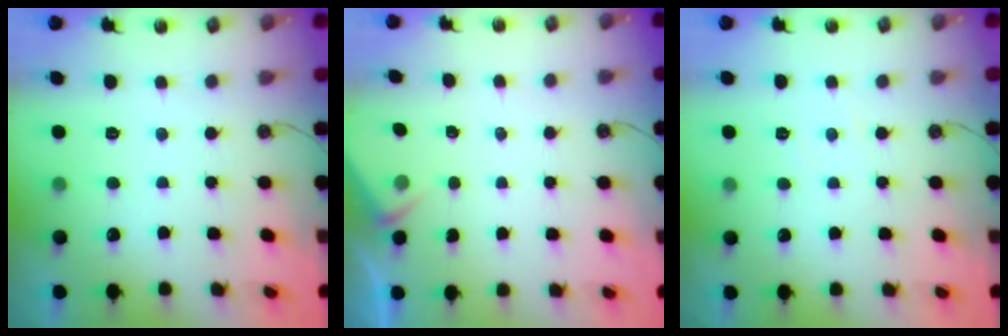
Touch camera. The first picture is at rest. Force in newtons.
{"total": 2.2, "press": 2.1, "slide": 0.4}
{"total": 2.6, "press": 2.5, "slide": 0.5}